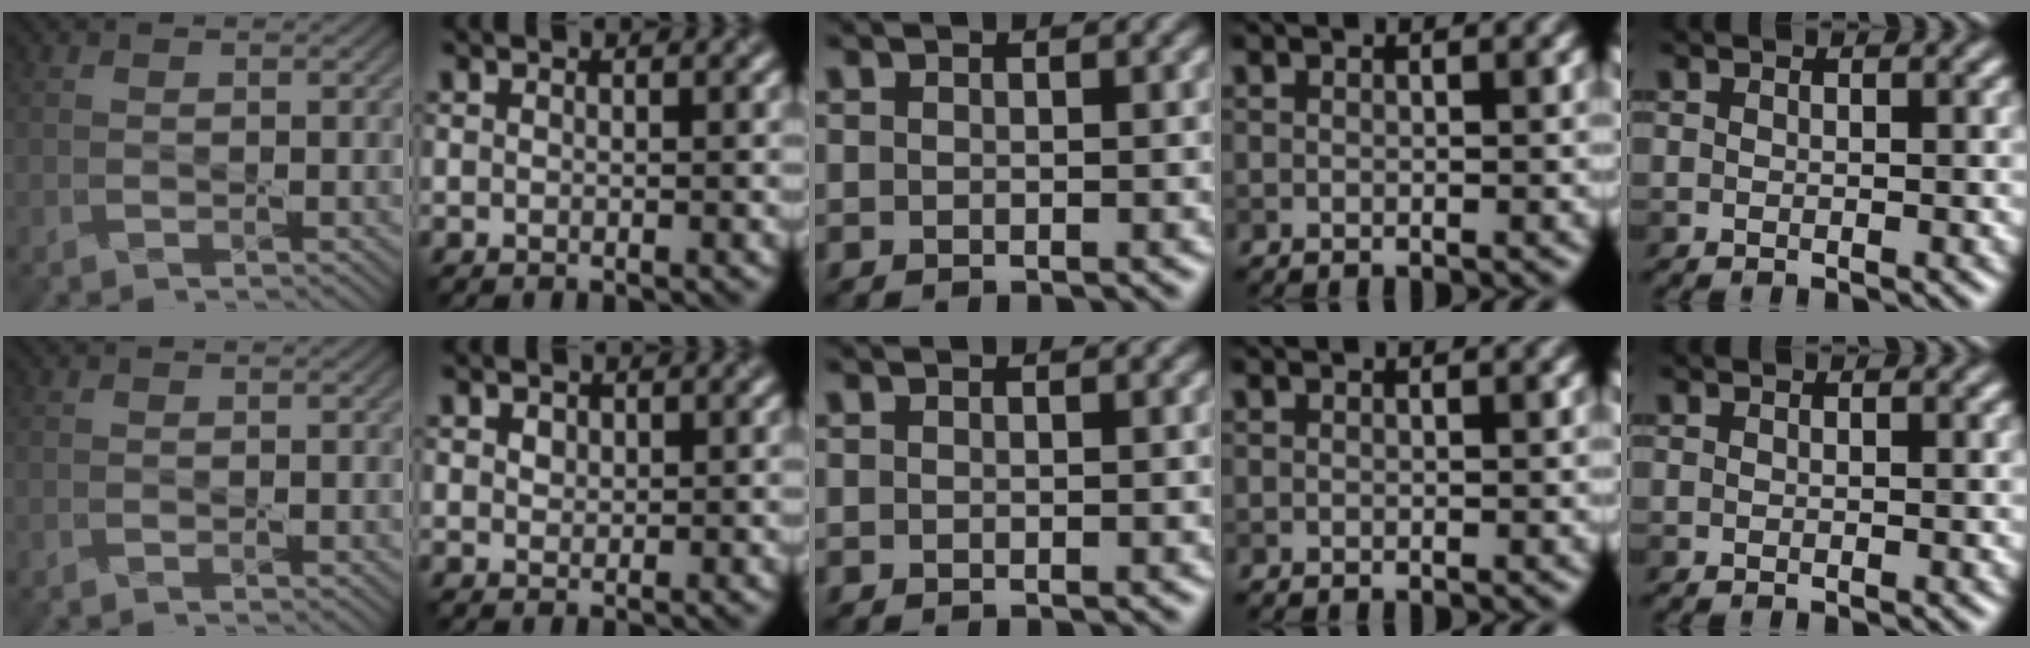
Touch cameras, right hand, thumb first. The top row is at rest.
{"index": {"total": 1.0, "force": [0.6, 0.7, 0.3], "torque": [-0.007, 0.000, 0.011]}}